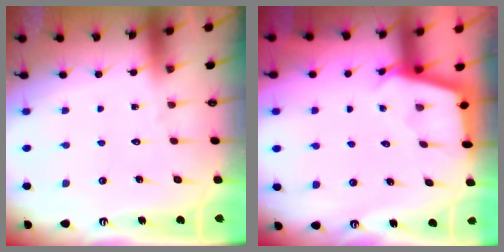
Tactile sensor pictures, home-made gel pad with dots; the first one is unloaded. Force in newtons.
{"total": 3.0, "press": 3.0, "slide": 0.3}